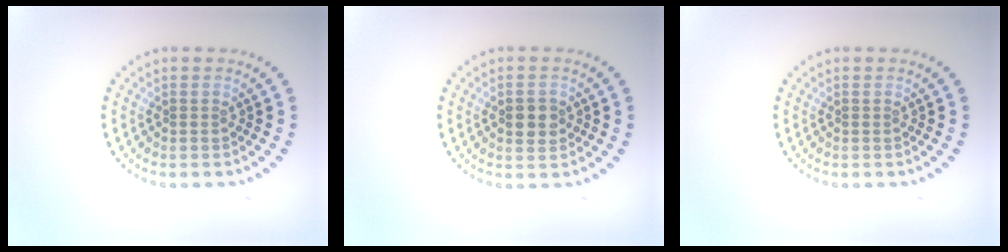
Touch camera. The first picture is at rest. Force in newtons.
{"total": 2.2, "press": 2.2, "slide": 0.2}
{"total": 0.0}